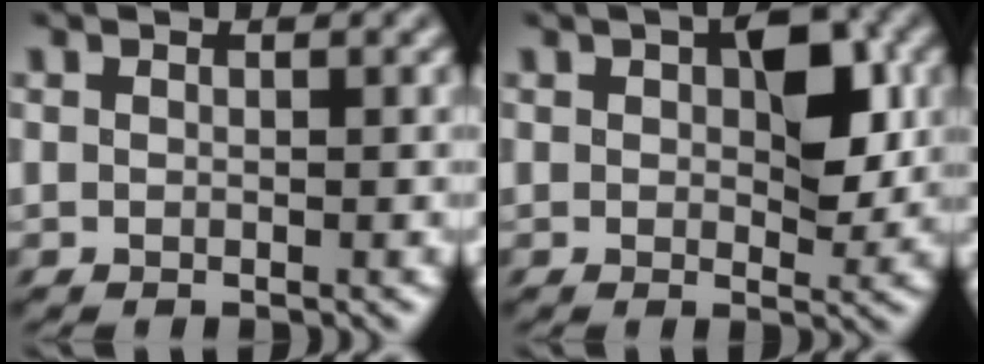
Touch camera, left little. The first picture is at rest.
{"total": 6.0, "force": [1.4, 3.3, 4.8], "torque": [-0.080, 0.003, 0.021]}